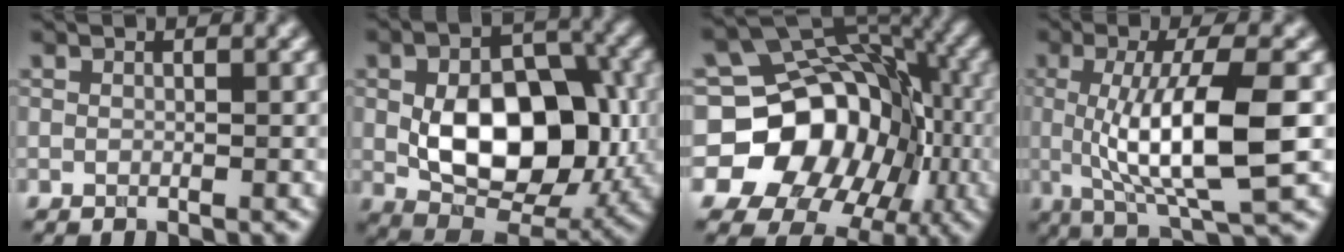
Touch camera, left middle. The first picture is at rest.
{"total": 10.6, "force": [-0.8, 6.6, 8.2], "torque": [-0.142, 0.001, -0.006]}
{"total": 17.1, "force": [-4.2, 14.6, 7.8], "torque": [-0.113, 0.007, -0.091]}
{"total": 9.5, "force": [-0.5, 2.4, 9.1], "torque": [-0.142, -0.011, -0.004]}